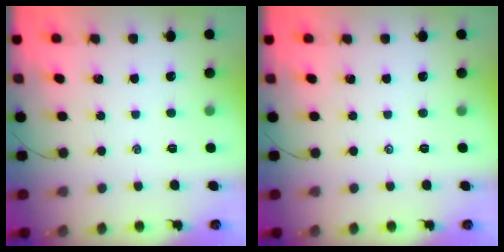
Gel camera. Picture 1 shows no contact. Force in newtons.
{"total": 0.0}